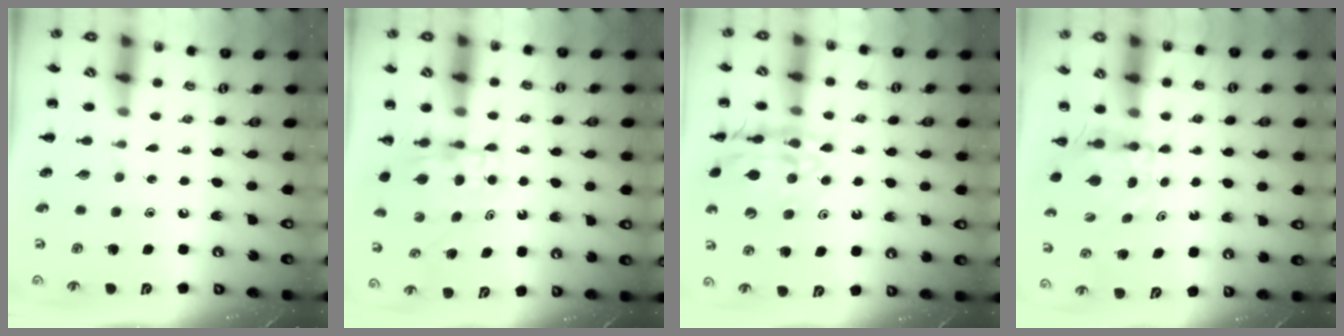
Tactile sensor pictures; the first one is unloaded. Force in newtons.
{"total": 4.8, "press": 4.8, "slide": 0.4}
{"total": 17.4, "press": 17.2, "slide": 2.4}
{"total": 4.0, "press": 4.0, "slide": 0.1}